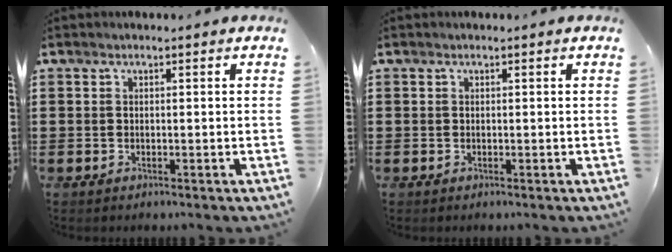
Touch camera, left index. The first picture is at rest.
{"total": 0.0}